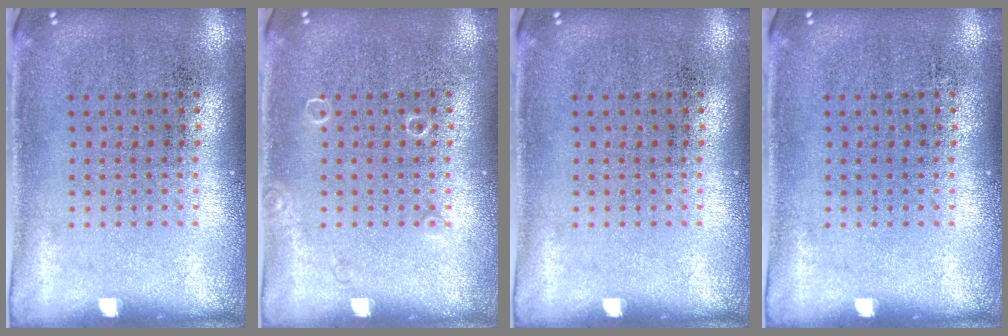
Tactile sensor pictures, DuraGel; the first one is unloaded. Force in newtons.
{"total": 0.6, "press": 0.6, "slide": 0.1}
{"total": 0.0}
{"total": 0.0}